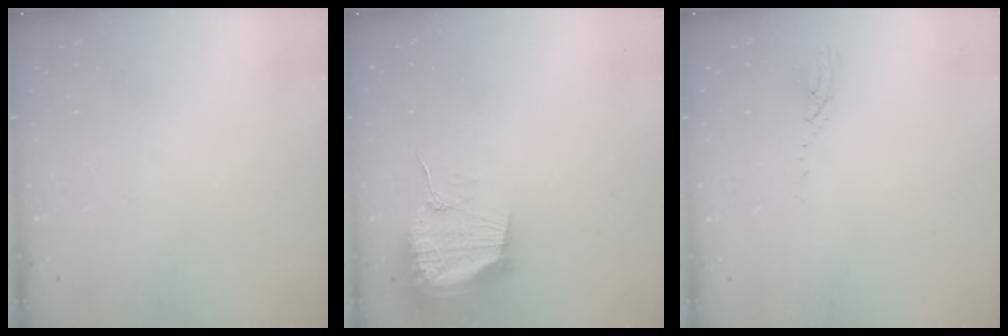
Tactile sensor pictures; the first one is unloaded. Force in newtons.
{"total": 16.1, "press": 16.1, "slide": 0.2}
{"total": 3.2, "press": 3.2, "slide": 0.2}